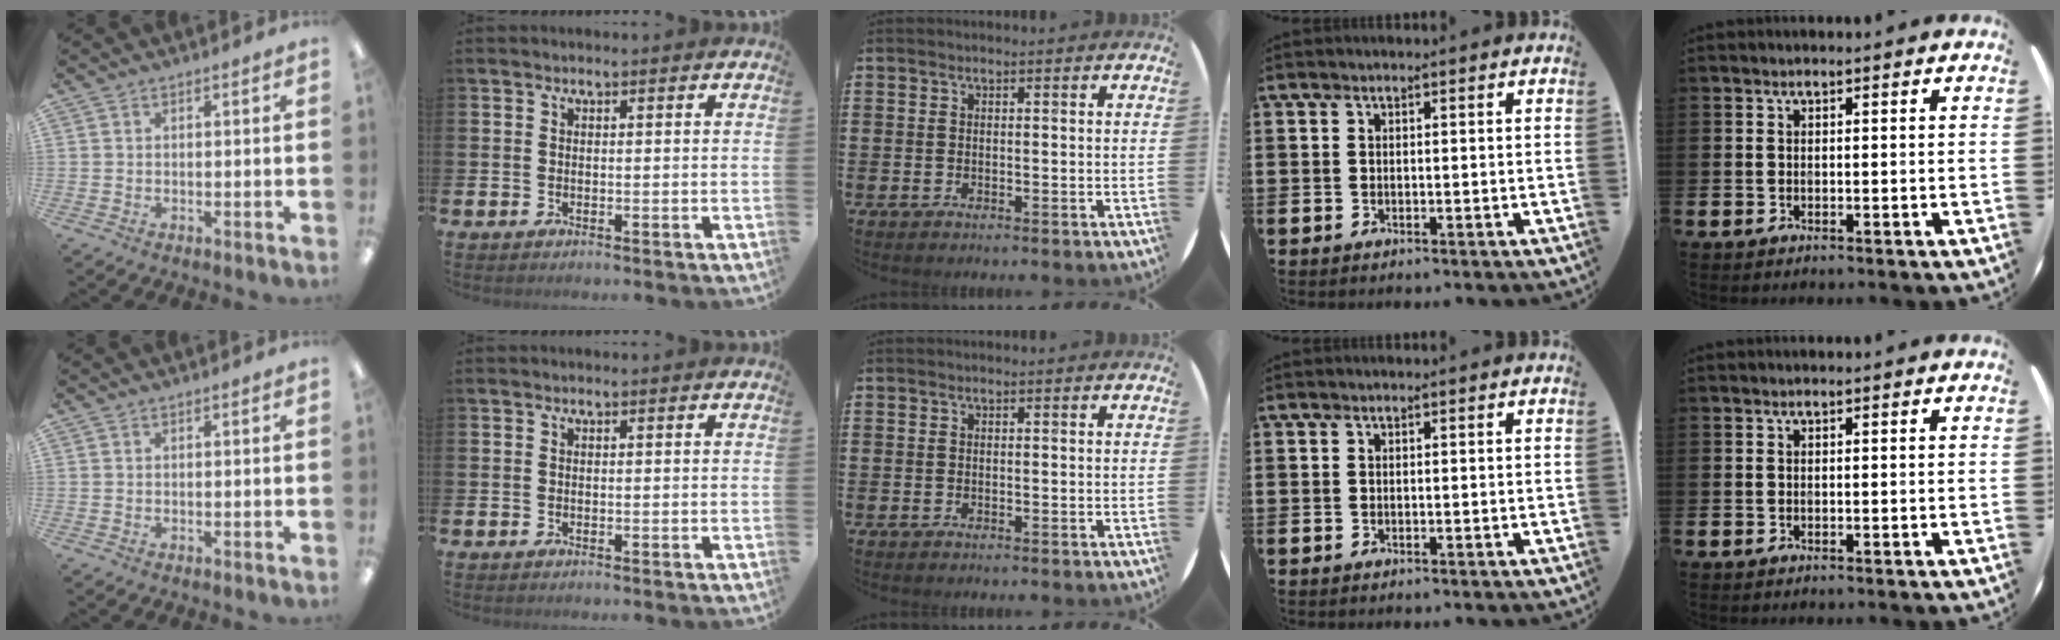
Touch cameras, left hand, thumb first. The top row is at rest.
{}